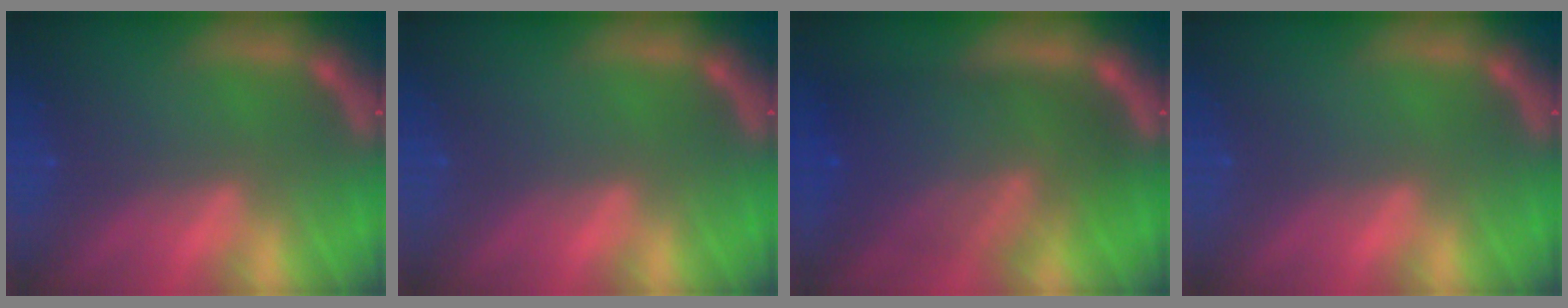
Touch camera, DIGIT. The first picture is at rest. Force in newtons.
{"total": 0.0}
{"total": 10.0}
{"total": 0.0}